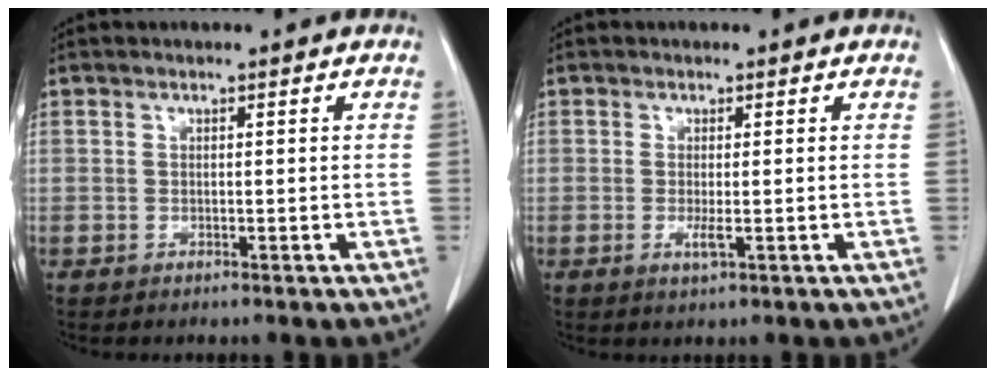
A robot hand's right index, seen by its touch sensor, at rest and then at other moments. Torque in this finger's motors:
{"motor_torque": [0.71, -0.02, 0.23, 0.05]}